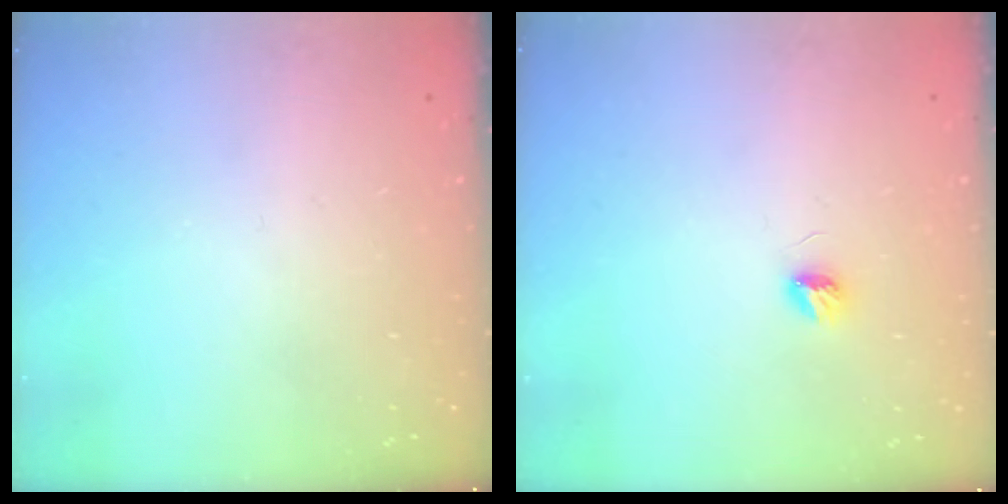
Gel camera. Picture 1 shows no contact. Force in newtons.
{"total": 3.4, "press": 3.4, "slide": 0.4}